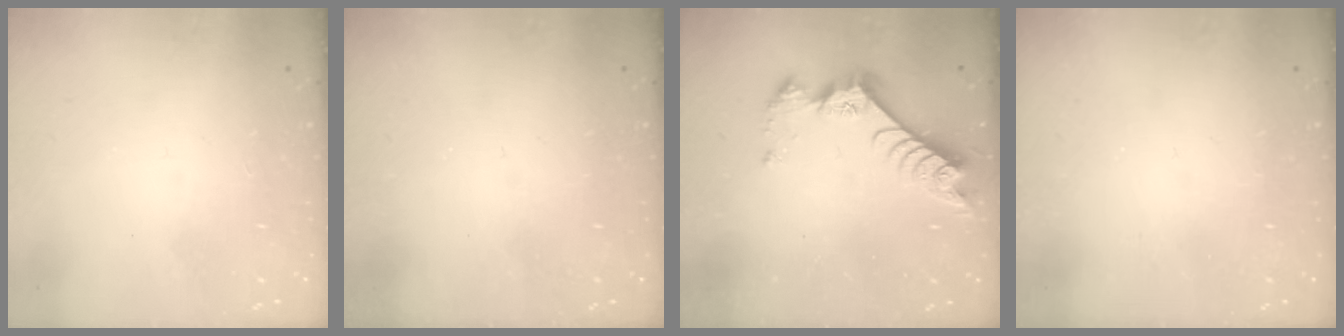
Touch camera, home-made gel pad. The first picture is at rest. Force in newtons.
{"total": 0.0}
{"total": 9.4, "press": 9.3, "slide": 0.8}
{"total": 0.0}